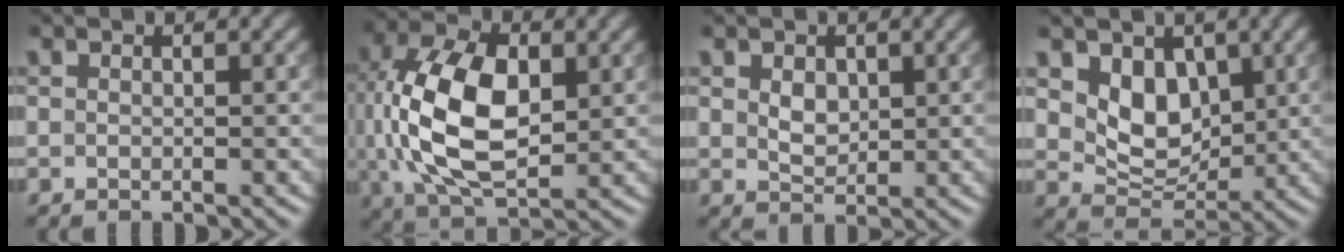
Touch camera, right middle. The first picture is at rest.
{"total": 11.2, "force": [0.9, 6.4, 9.1], "torque": [-0.192, 0.004, 0.019]}
{"total": 2.0, "force": [0.6, 1.4, 1.3], "torque": [-0.026, -0.003, 0.014]}
{"total": 4.7, "force": [1.6, 3.4, 2.9], "torque": [-0.058, -0.015, 0.028]}